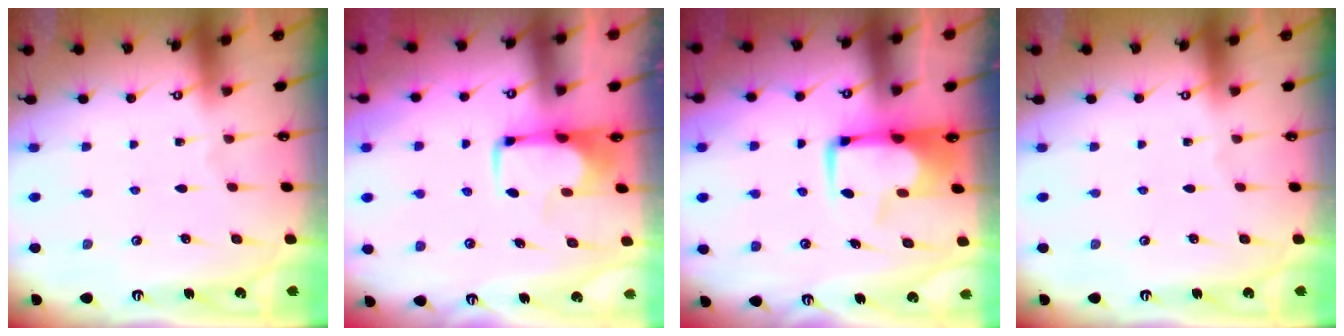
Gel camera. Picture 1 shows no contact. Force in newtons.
{"total": 1.8, "press": 1.7, "slide": 0.4}
{"total": 7.3, "press": 7.2, "slide": 1.3}
{"total": 0.0}